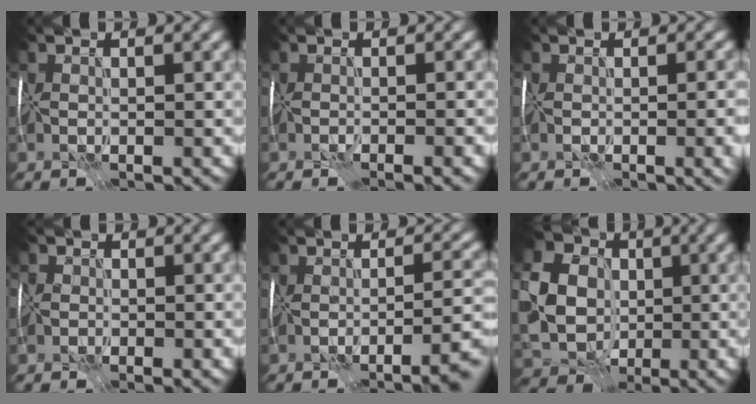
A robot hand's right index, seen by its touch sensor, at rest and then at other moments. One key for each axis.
{"total": 1.8, "fx": -1.6, "fy": -0.2, "fz": 0.9, "tx": -0.006, "ty": -0.010, "tz": -0.018}
{"total": 4.2, "fx": -1.1, "fy": 1.4, "fz": 3.8, "tx": -0.039, "ty": -0.016, "tz": -0.003}
{"total": 2.6, "fx": -1.4, "fy": 2.1, "fz": 0.5, "tx": 0.010, "ty": 0.007, "tz": -0.051}
{"total": 5.2, "fx": -3.6, "fy": 0.3, "fz": 3.7, "tx": -0.043, "ty": -0.014, "tz": -0.046}
{"total": 8.7, "fx": -0.4, "fy": 7.0, "fz": 5.1, "tx": -0.127, "ty": -0.008, "tz": -0.005}